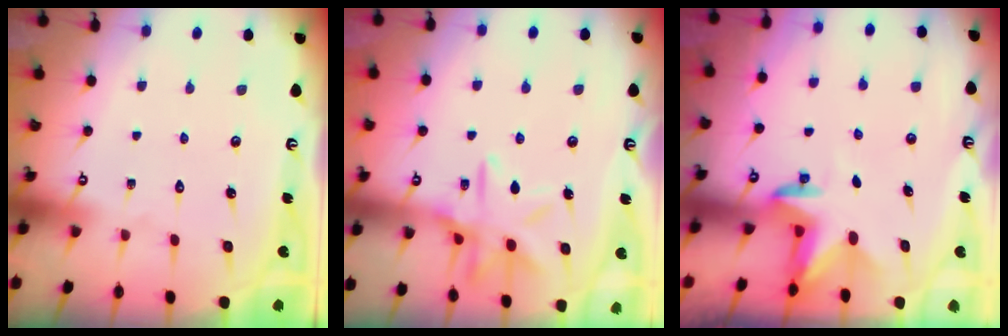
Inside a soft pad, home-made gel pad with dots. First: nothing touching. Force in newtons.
{"total": 12.1, "press": 12.0, "slide": 0.9}
{"total": 3.1, "press": 3.0, "slide": 0.8}